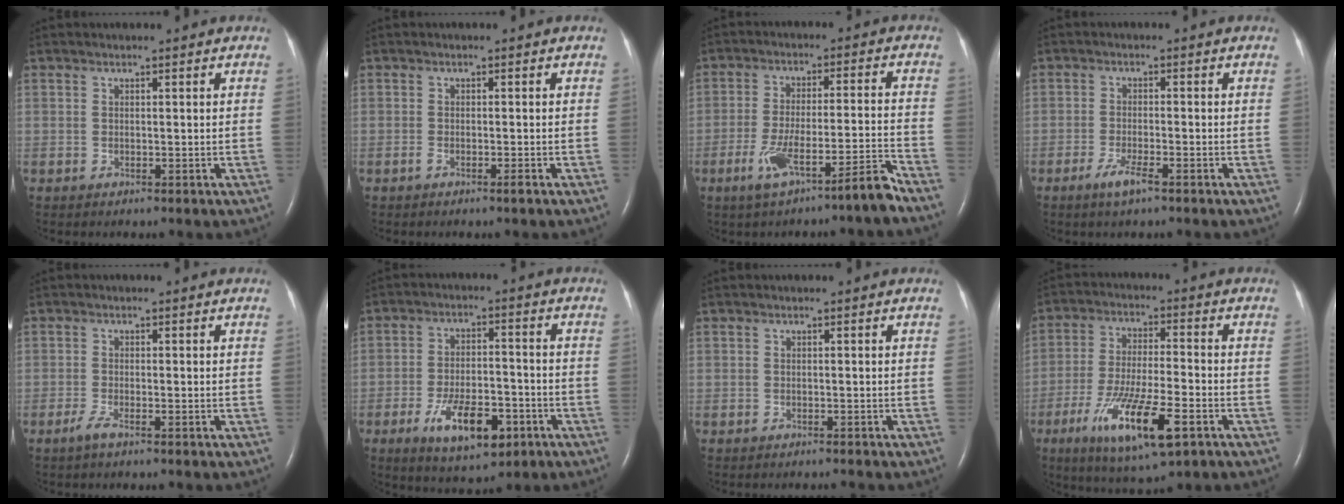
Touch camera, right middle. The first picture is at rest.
{"total": 1.2, "force": [-0.8, -0.1, 0.8], "torque": [-0.021, -0.002, -0.015]}
{"total": 8.8, "force": [-6.0, -0.4, 6.4], "torque": [-0.116, 0.003, -0.101]}
{"total": 3.2, "force": [-2.1, 0.3, 2.5], "torque": [-0.053, -0.005, -0.041]}
{"total": 1.5, "force": [-1.1, -0.1, 1.0], "torque": [-0.029, -0.005, -0.027]}
{"total": 10.5, "force": [-4.9, 4.0, 8.3], "torque": [-0.154, -0.008, -0.072]}
{"total": 0.8, "force": [-0.8, -0.2, 0.0], "torque": [0.000, -0.002, -0.008]}
{"total": 13.7, "force": [-6.3, 2.3, 11.9], "torque": [-0.230, -0.027, -0.103]}